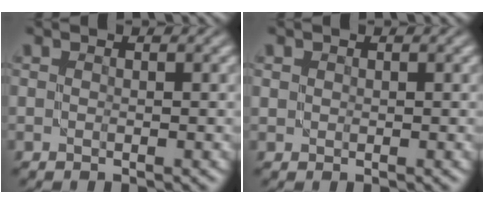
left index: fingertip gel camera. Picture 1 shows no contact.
{"total": 0.5, "force": [0.2, 0.5, 0.0], "torque": [0.006, -0.003, 0.001]}